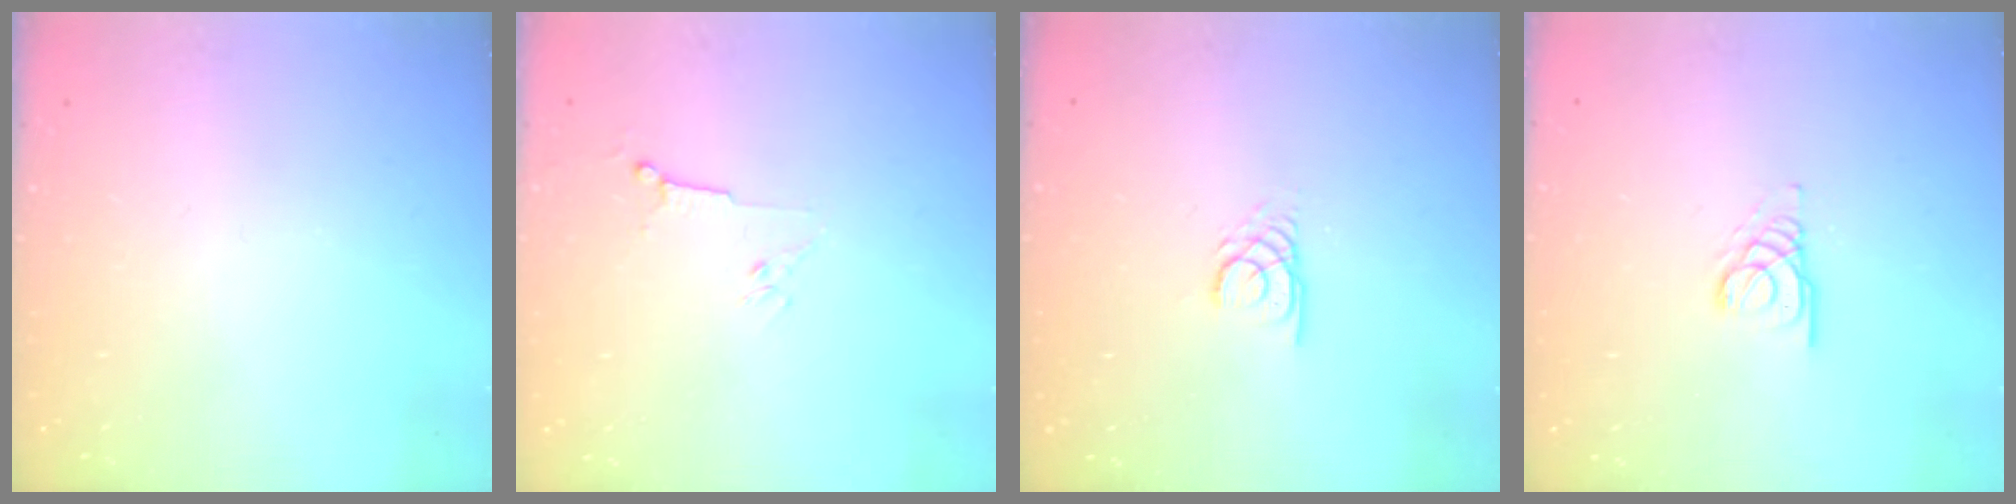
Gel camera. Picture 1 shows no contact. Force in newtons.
{"total": 3.0, "press": 2.9, "slide": 0.8}
{"total": 2.7, "press": 2.7, "slide": 0.1}
{"total": 3.4, "press": 3.4, "slide": 0.3}